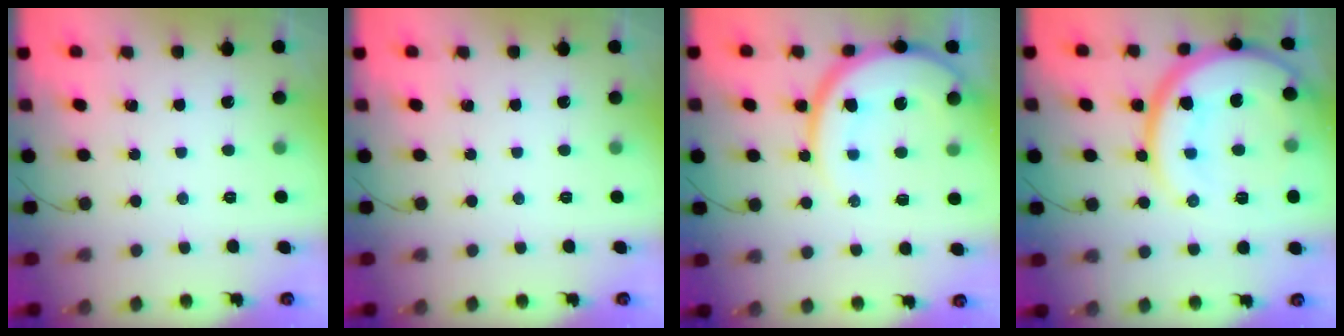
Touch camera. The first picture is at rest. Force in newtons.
{"total": 0.0}
{"total": 16.0, "press": 15.9, "slide": 1.7}
{"total": 23.0, "press": 23.0, "slide": 1.6}